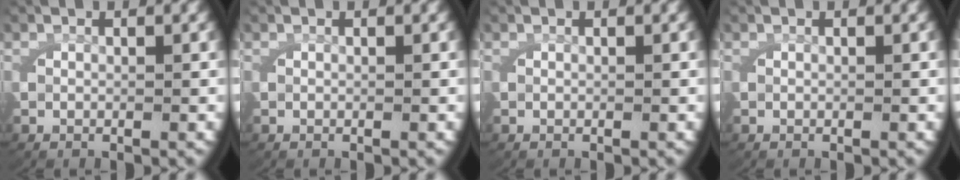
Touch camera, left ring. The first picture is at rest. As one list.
[{"total": 0.0}, {"total": 0.0}, {"total": 0.0}]